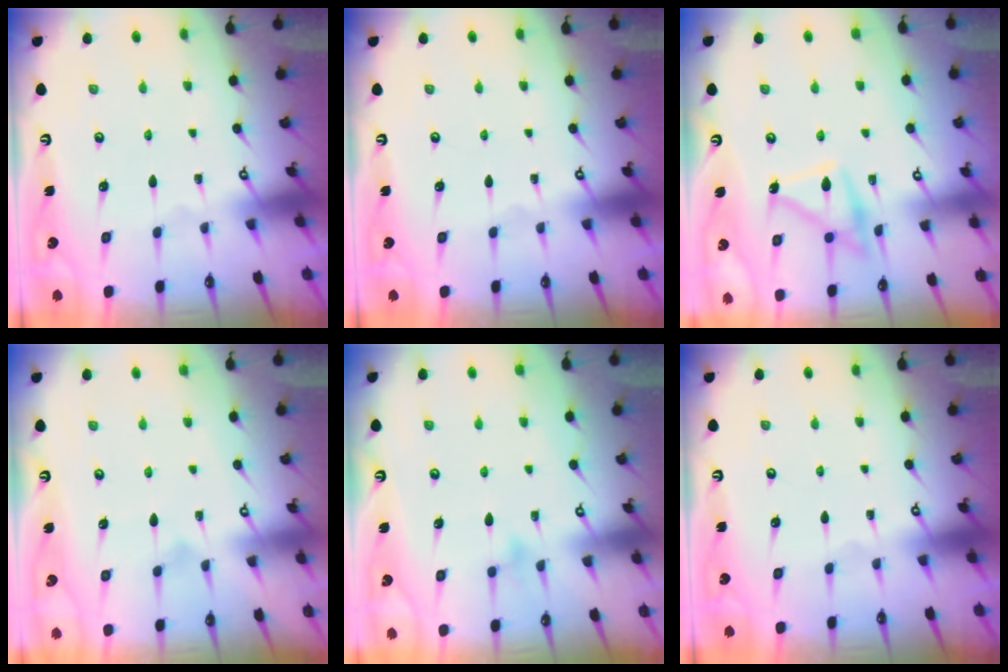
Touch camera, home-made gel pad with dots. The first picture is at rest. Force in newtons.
{"total": 0.0}
{"total": 15.5, "press": 15.4, "slide": 1.1}
{"total": 5.6, "press": 5.6, "slide": 0.2}
{"total": 6.5, "press": 6.5, "slide": 0.4}
{"total": 0.0}